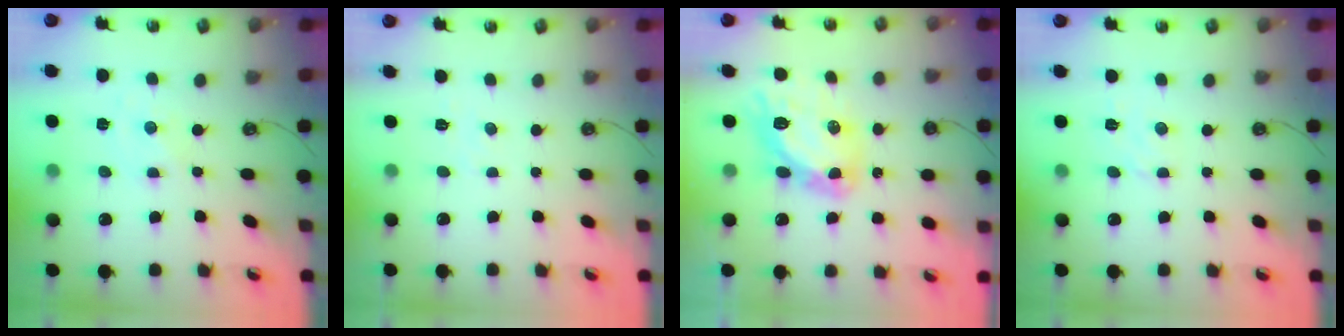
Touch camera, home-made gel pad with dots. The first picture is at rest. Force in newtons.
{"total": 3.6, "press": 3.6, "slide": 0.5}
{"total": 14.0, "press": 13.9, "slide": 1.7}
{"total": 3.2, "press": 3.1, "slide": 0.5}